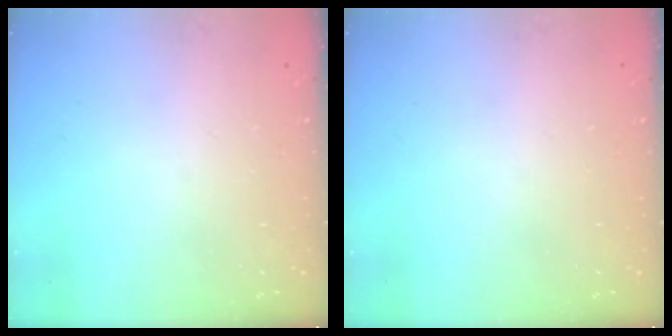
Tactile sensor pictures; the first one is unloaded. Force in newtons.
{"total": 0.0}